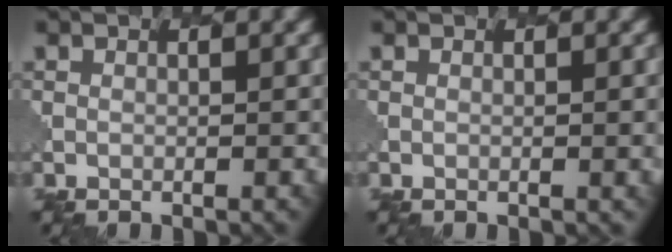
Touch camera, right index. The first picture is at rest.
{"total": 0.9, "force": [0.1, 0.3, 0.9], "torque": [-0.006, 0.002, 0.004]}